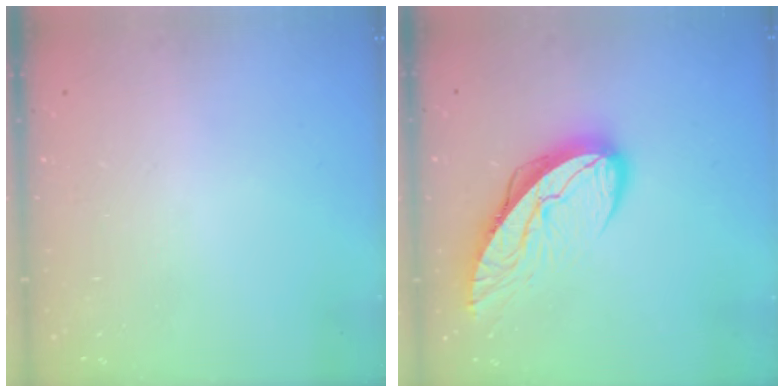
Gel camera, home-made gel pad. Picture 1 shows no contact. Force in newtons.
{"total": 11.7, "press": 11.6, "slide": 1.3}